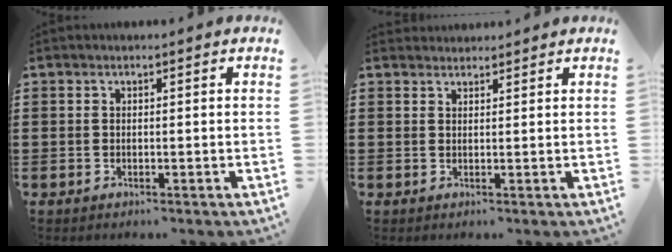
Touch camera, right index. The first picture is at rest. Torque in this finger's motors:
{"motor_torque": [0.71, 0.84, -0.32, -0.05]}